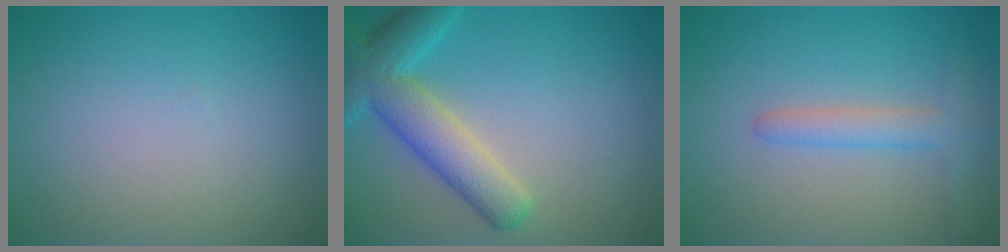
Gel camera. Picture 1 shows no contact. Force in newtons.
{"total": 6.2, "press": 6.2, "slide": 0.6}
{"total": 2.6, "press": 2.6, "slide": 0.2}